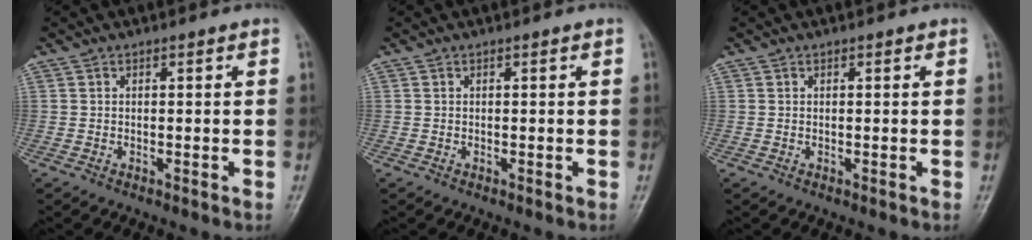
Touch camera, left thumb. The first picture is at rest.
{"total": 0.0}
{"total": 0.0}